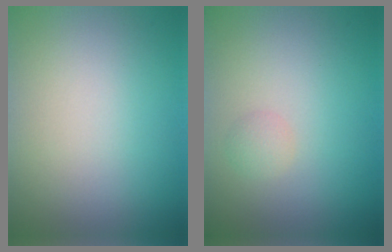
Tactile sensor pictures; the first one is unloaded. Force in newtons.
{"total": 1.1, "press": 1.1, "slide": 0.0}